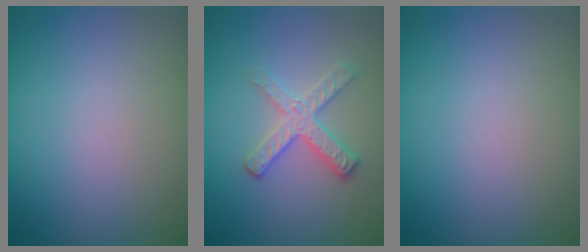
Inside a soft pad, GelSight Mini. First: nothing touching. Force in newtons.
{"total": 2.9, "press": 2.8, "slide": 0.8}
{"total": 0.0}